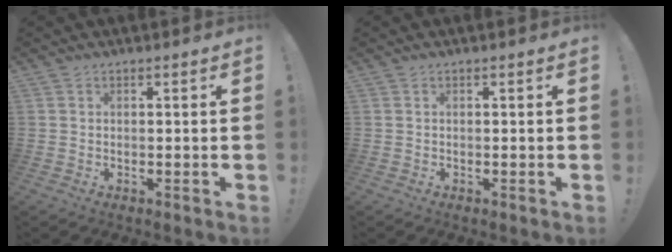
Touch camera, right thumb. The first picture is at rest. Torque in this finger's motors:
{"motor_torque": [0.00, 0.00, 0.00, 0.00, 0.00]}